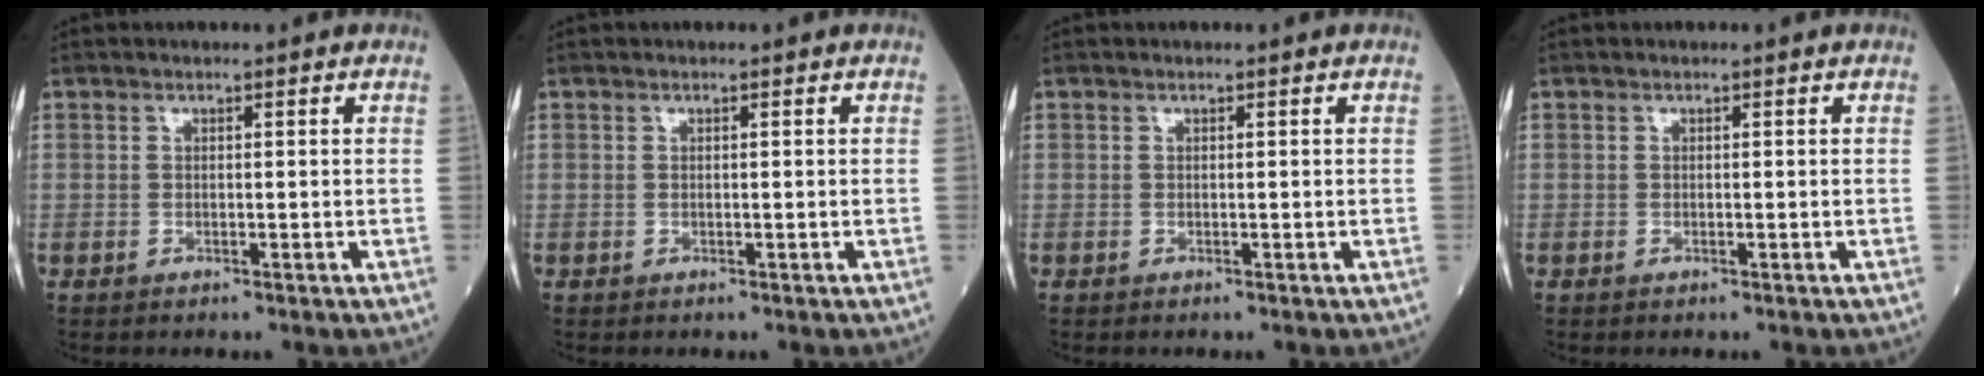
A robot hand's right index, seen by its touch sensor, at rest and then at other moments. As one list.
[{"total": 0.0}, {"total": 0.0}, {"total": 0.0}]